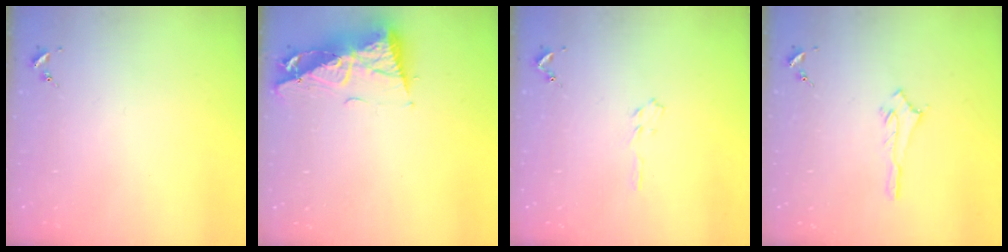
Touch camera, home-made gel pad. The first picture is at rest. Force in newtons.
{"total": 11.0, "press": 10.9, "slide": 1.3}
{"total": 3.2, "press": 3.1, "slide": 0.4}
{"total": 2.9, "press": 2.9, "slide": 0.2}